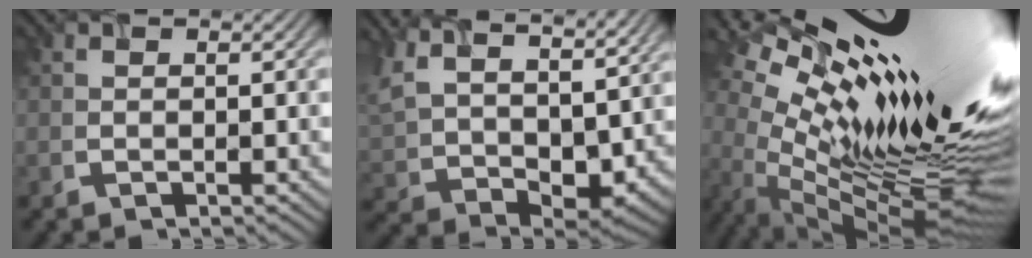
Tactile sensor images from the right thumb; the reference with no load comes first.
{"total": 13.4, "force": [7.9, 6.4, 8.7], "torque": [-0.206, 0.017, 0.148]}
{"total": 19.6, "force": [5.7, 5.6, 17.8], "torque": [-0.271, 0.018, 0.093]}